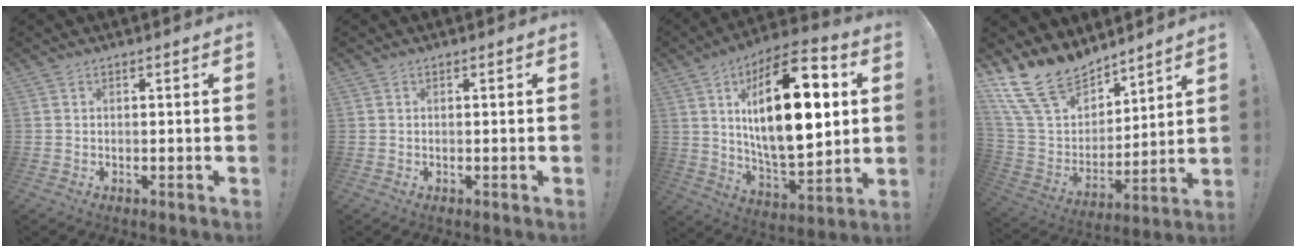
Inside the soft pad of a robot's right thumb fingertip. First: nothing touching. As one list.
[{"total": 0.0}, {"total": 26.2, "force": [6.3, 11.7, 22.6], "torque": [-0.373, -0.020, 0.097]}, {"total": 18.2, "force": [13.9, 9.4, 7.2], "torque": [-0.159, -0.092, 0.265]}]